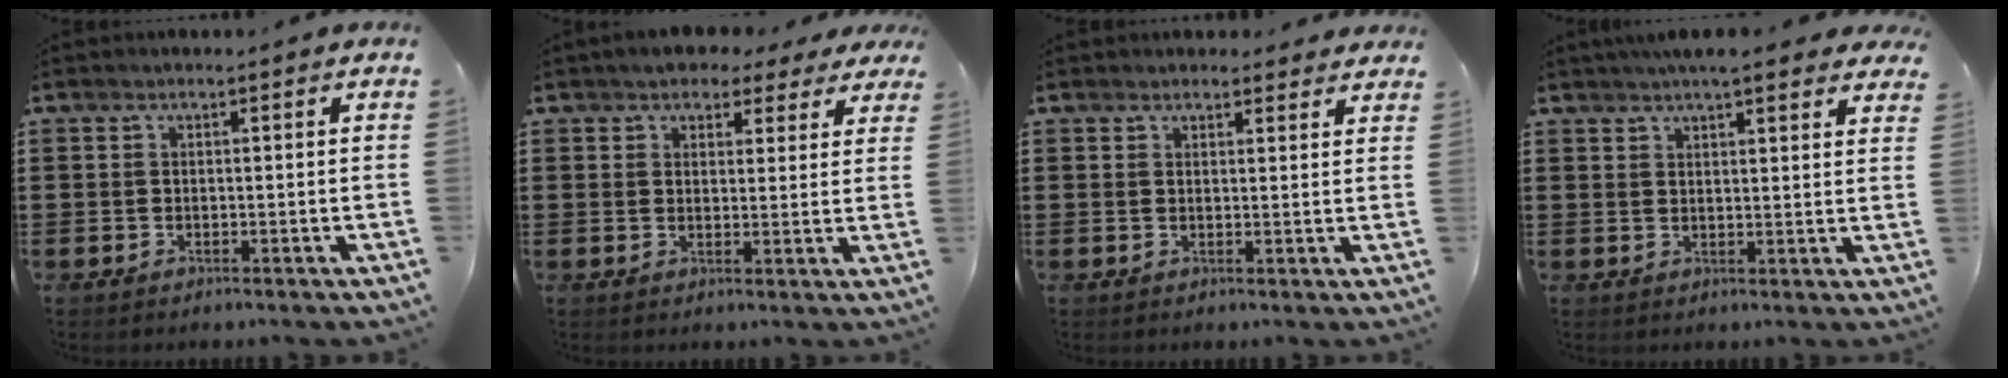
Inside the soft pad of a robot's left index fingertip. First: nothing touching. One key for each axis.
{"total": 4.2, "fx": 3.6, "fy": 1.9, "fz": 1.1, "tx": -0.030, "ty": 0.000, "tz": 0.066}
{"total": 2.1, "fx": 2.0, "fy": 0.6, "fz": 0.1, "tx": 0.000, "ty": -0.002, "tz": 0.036}
{"total": 4.9, "fx": 4.2, "fy": 0.5, "fz": 2.3, "tx": -0.049, "ty": -0.007, "tz": 0.075}